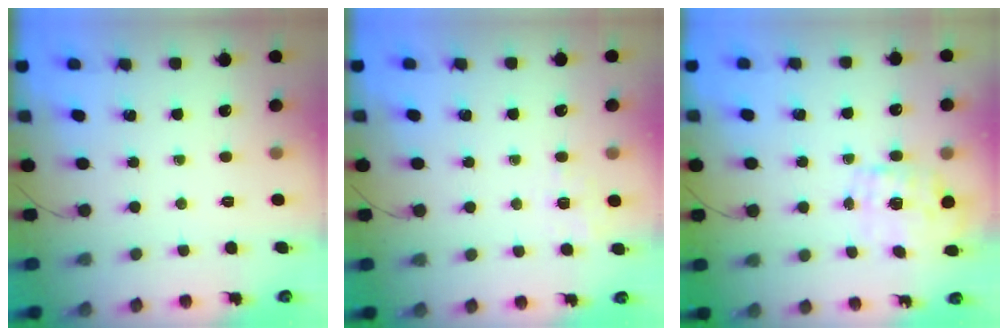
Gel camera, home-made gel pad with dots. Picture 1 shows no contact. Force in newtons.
{"total": 1.4, "press": 0.5, "slide": 1.3}
{"total": 2.3, "press": 2.3, "slide": 0.5}